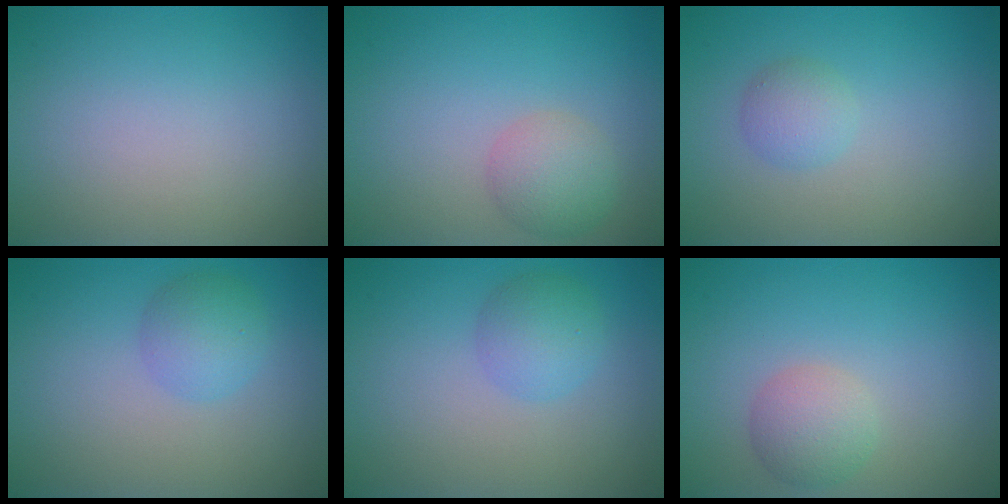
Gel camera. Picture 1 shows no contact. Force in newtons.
{"total": 2.9, "press": 2.9, "slide": 0.2}
{"total": 1.8, "press": 1.8, "slide": 0.1}
{"total": 2.7, "press": 2.7, "slide": 0.1}
{"total": 2.7, "press": 2.7, "slide": 0.1}
{"total": 2.7, "press": 2.7, "slide": 0.1}